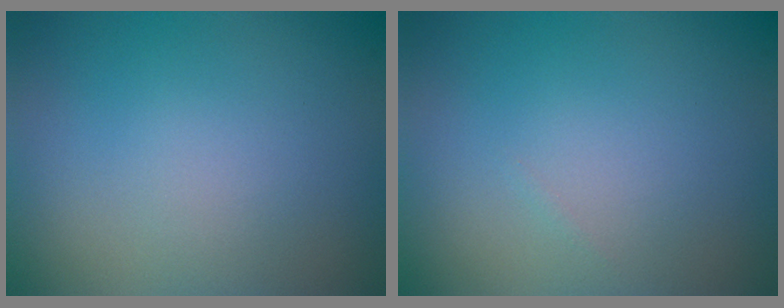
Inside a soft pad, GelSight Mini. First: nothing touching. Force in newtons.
{"total": 0.0}